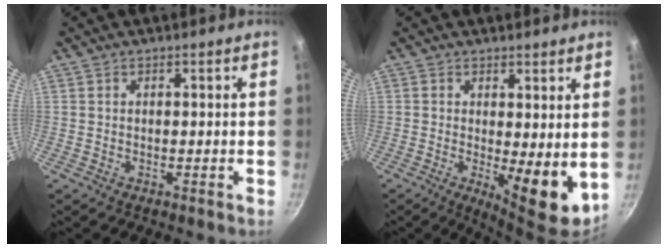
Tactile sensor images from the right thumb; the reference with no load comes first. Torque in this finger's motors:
{"motor_torque": [1.20, 1.17, 1.21, -0.12, 0.35]}